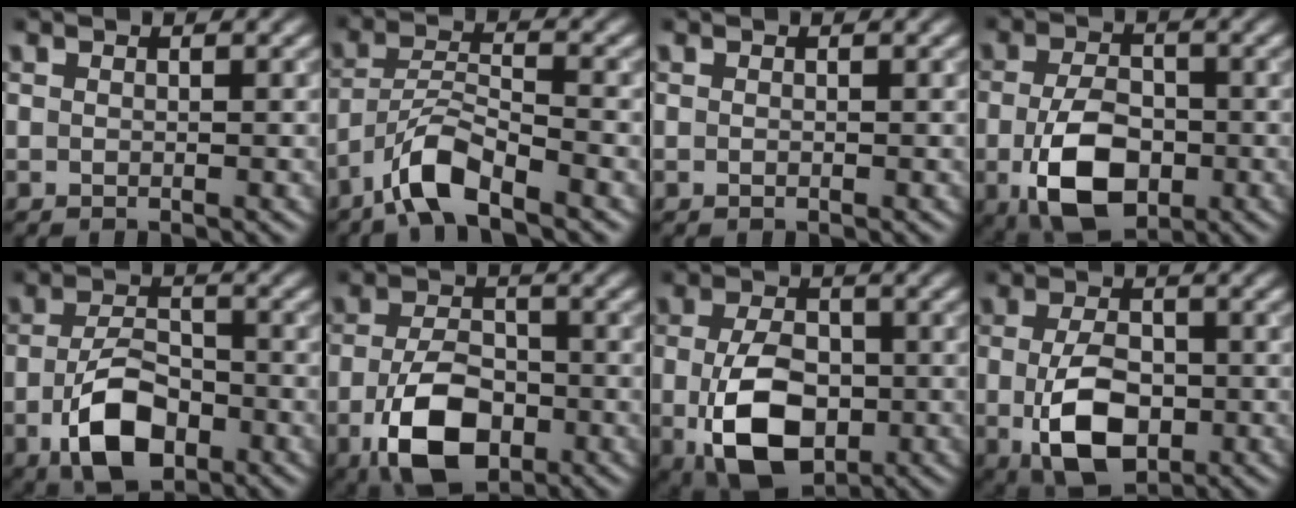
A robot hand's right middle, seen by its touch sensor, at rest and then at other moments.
{"total": 5.0, "force": [-3.5, 1.2, 3.3], "torque": [-0.061, 0.004, -0.075]}
{"total": 0.0}
{"total": 7.6, "force": [-2.2, 4.5, 5.6], "torque": [-0.121, -0.013, -0.039]}
{"total": 6.9, "force": [-2.8, 3.8, 5.1], "torque": [-0.096, -0.008, -0.054]}
{"total": 8.0, "force": [-3.2, 4.6, 5.7], "torque": [-0.123, -0.015, -0.057]}
{"total": 8.5, "force": [-1.8, 5.3, 6.4], "torque": [-0.135, -0.014, -0.030]}
{"total": 7.1, "force": [-1.5, 4.2, 5.5], "torque": [-0.114, -0.010, -0.026]}